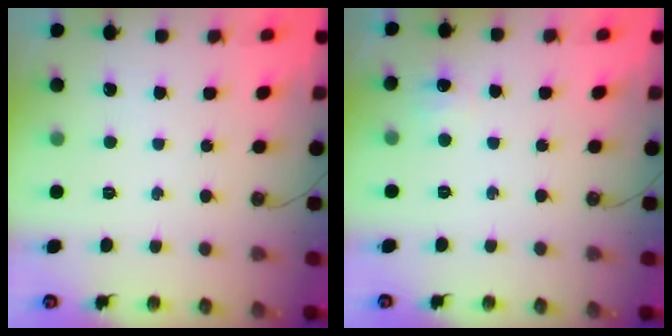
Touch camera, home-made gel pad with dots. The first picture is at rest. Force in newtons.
{"total": 4.8, "press": 4.7, "slide": 0.6}